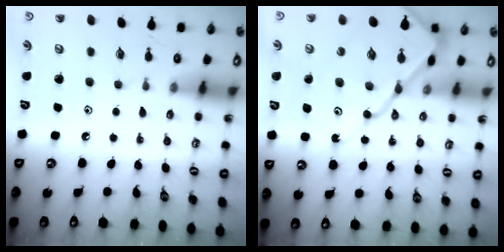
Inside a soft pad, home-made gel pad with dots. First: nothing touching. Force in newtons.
{"total": 16.4, "press": 16.4, "slide": 1.8}